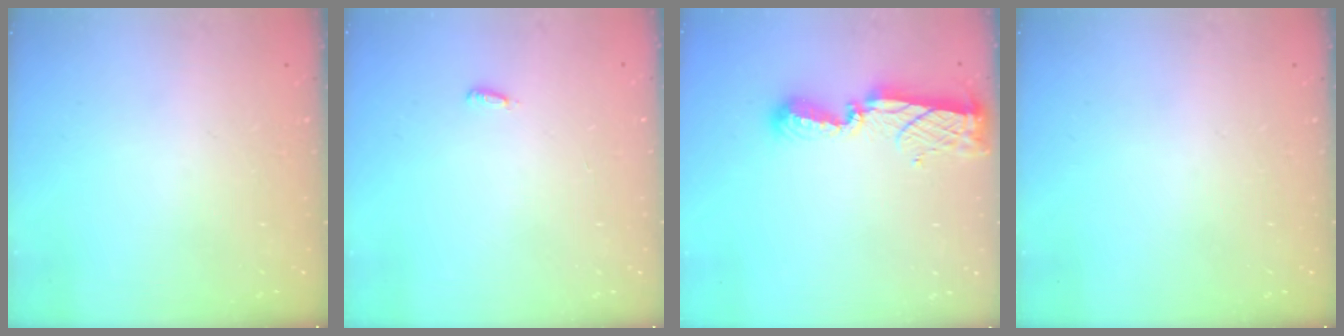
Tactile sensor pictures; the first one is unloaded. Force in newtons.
{"total": 2.9, "press": 2.8, "slide": 0.9}
{"total": 8.4, "press": 8.4, "slide": 0.8}
{"total": 0.0}